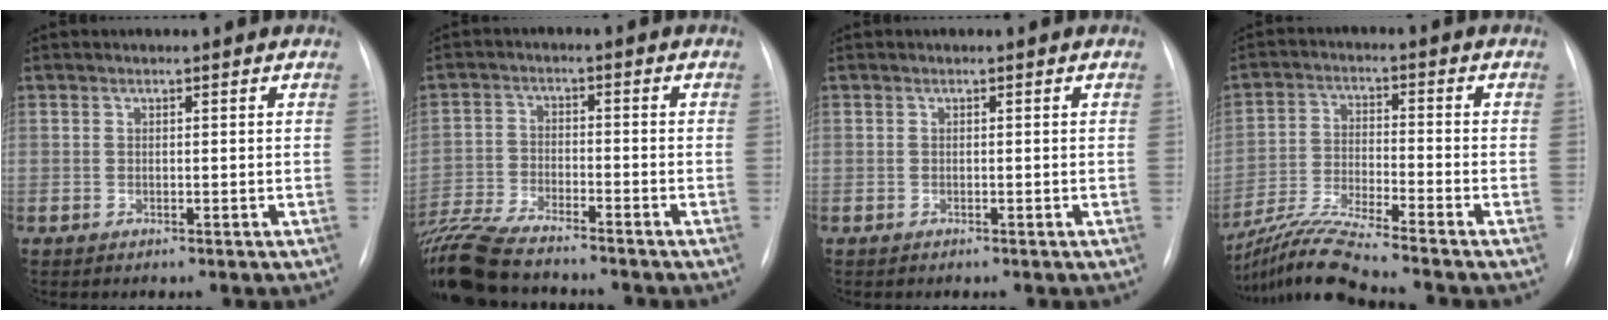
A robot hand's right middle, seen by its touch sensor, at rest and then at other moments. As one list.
[{"total": 12.3, "force": [-10.9, 1.6, 5.4], "torque": [-0.100, -0.017, -0.183]}, {"total": 0.0}, {"total": 11.1, "force": [-9.9, -1.9, 4.5], "torque": [-0.084, -0.021, -0.182]}]